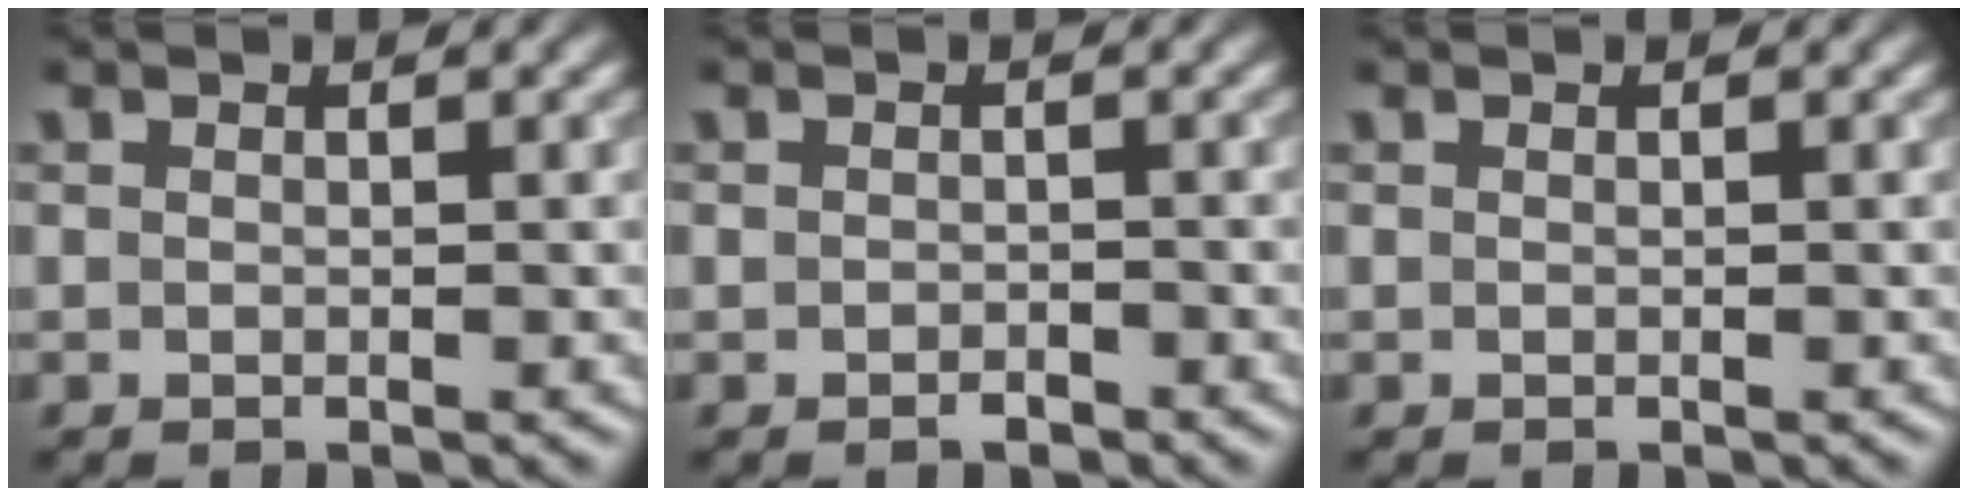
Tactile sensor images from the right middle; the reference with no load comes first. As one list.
[{"total": 0.9, "force": [-0.6, 0.5, 0.4], "torque": [-0.005, -0.001, -0.009]}, {"total": 0.0}]